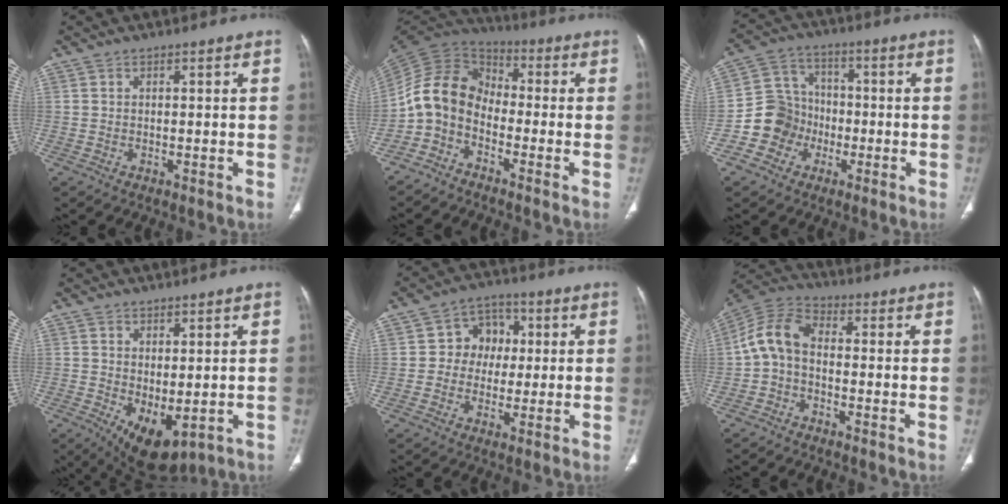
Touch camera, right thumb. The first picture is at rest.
{"total": 10.1, "force": [-3.8, 7.3, 5.8], "torque": [-0.105, 0.063, -0.095]}
{"total": 9.5, "force": [-3.1, 8.6, 2.3], "torque": [-0.006, 0.037, -0.063]}
{"total": 7.8, "force": [-1.5, 4.0, 6.6], "torque": [-0.092, -0.010, 0.001]}
{"total": 7.6, "force": [0.7, 6.6, 3.8], "torque": [-0.013, 0.013, 0.001]}
{"total": 7.9, "force": [-1.1, 5.0, 6.0], "torque": [-0.115, 0.029, -0.037]}